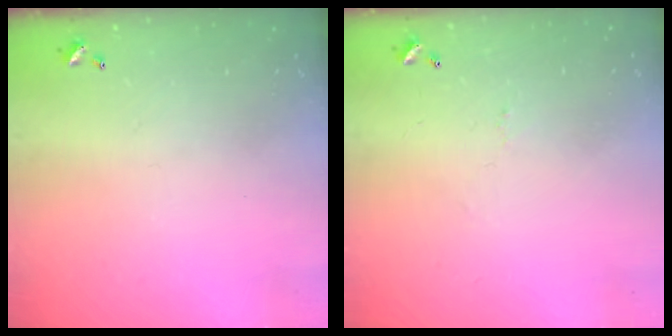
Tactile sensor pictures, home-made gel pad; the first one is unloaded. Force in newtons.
{"total": 1.6, "press": 1.5, "slide": 0.5}